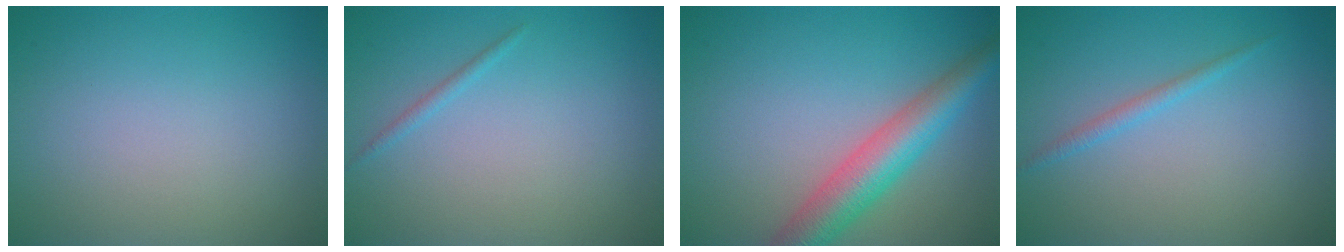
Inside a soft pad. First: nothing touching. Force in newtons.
{"total": 0.7, "press": 0.7, "slide": 0.1}
{"total": 5.7, "press": 5.7, "slide": 0.3}
{"total": 1.2, "press": 1.2, "slide": 0.1}